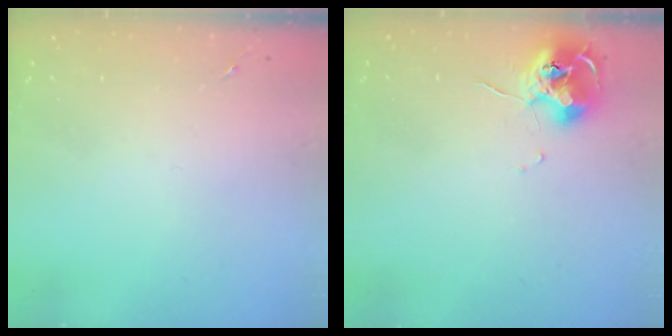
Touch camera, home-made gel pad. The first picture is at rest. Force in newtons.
{"total": 9.8, "press": 9.8, "slide": 0.5}